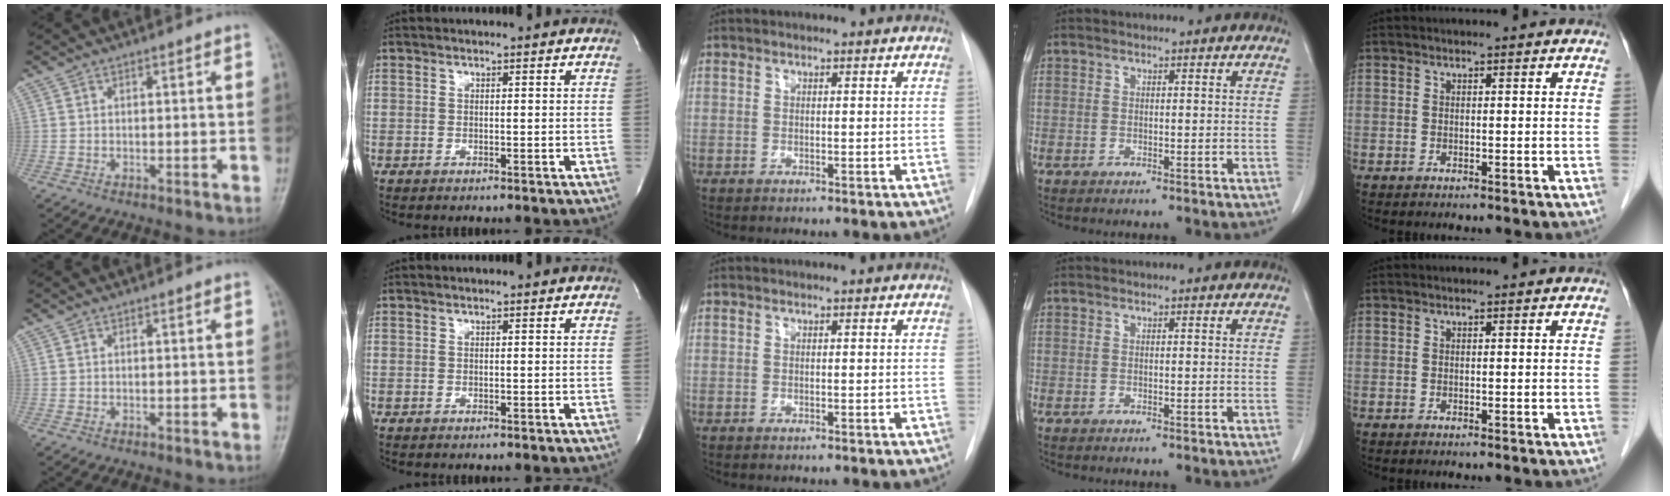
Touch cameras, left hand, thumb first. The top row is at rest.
{}